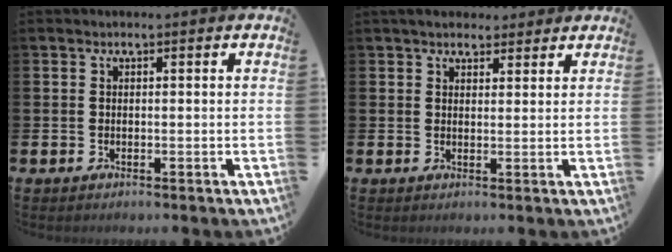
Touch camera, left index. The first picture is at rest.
{"total": 3.8, "force": [3.5, 1.5, 0.4], "torque": [-0.010, -0.008, 0.063]}